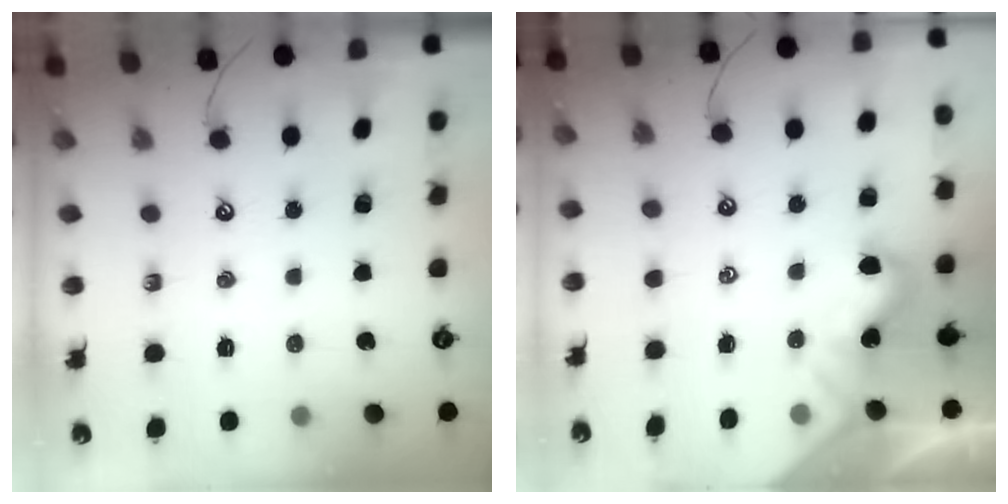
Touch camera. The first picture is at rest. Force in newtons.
{"total": 1.9, "press": 1.9, "slide": 0.4}